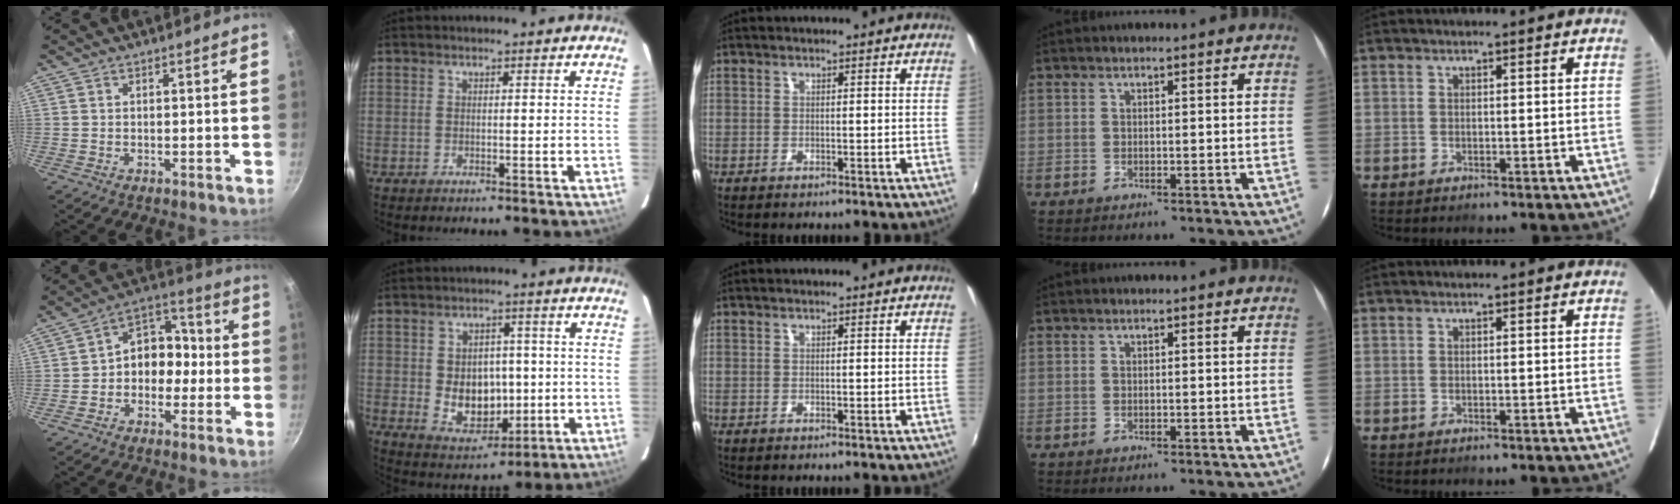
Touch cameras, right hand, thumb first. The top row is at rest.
{"thumb": {"total": 10.6, "force": [-1.3, 8.5, 6.2], "torque": [-0.029, 0.048, -0.039]}, "index": {"total": 11.9, "force": [-1.7, 8.5, 8.0], "torque": [-0.161, 0.003, -0.006]}}